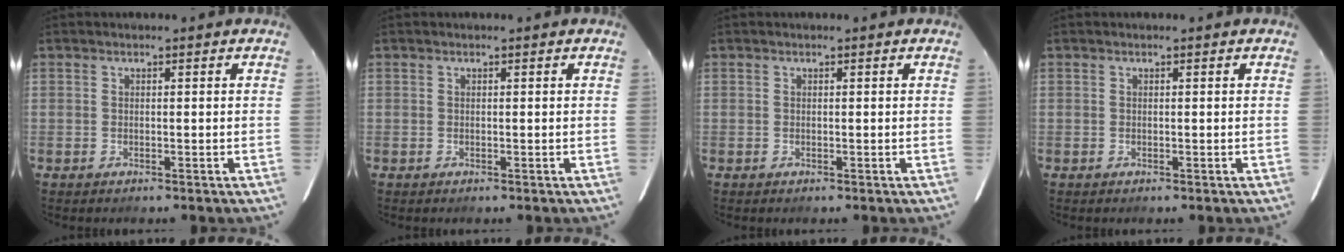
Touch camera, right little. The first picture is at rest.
{"total": 0.0}
{"total": 0.0}
{"total": 0.0}